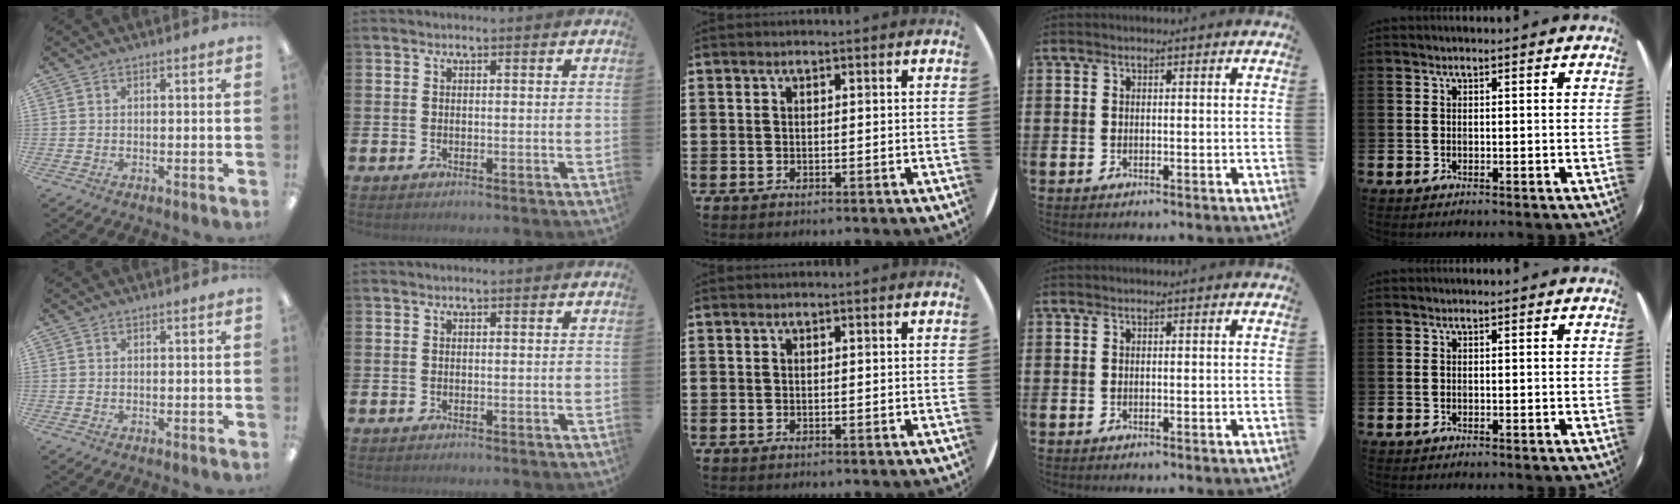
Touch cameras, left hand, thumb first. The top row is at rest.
{}